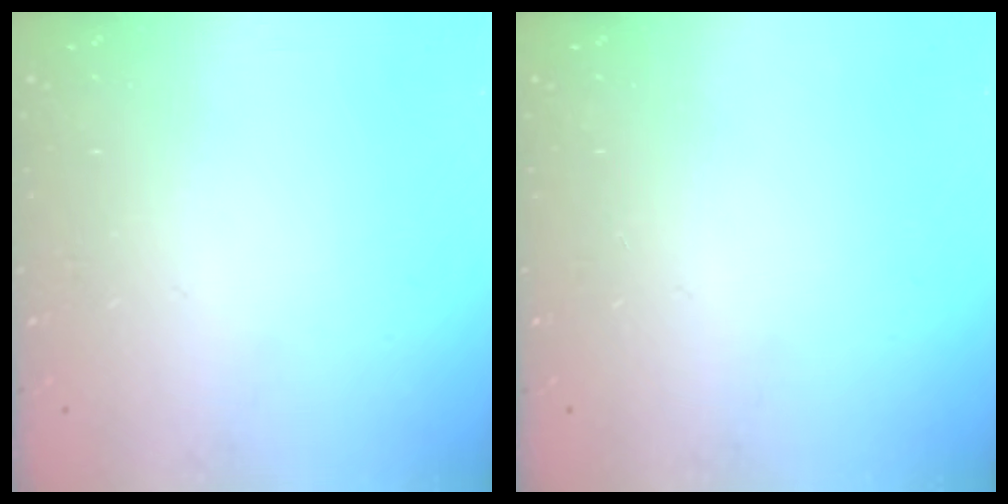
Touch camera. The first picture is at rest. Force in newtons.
{"total": 0.0}